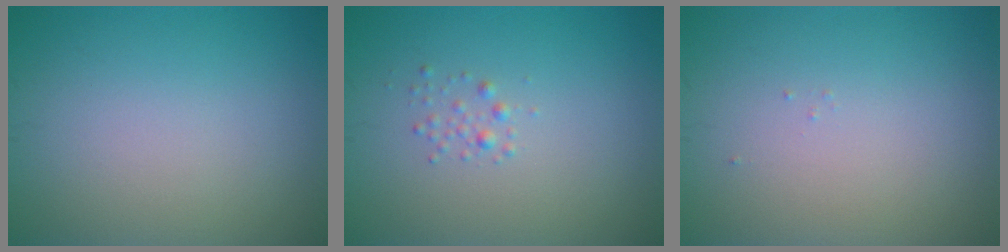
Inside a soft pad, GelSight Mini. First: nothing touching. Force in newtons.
{"total": 0.9, "press": 0.9, "slide": 0.0}
{"total": 0.0}